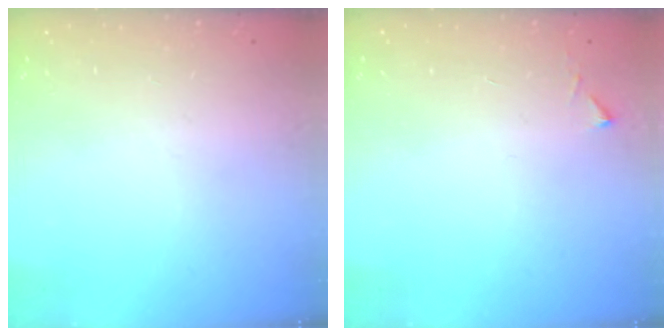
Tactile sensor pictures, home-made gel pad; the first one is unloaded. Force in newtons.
{"total": 4.8, "press": 4.8, "slide": 0.6}